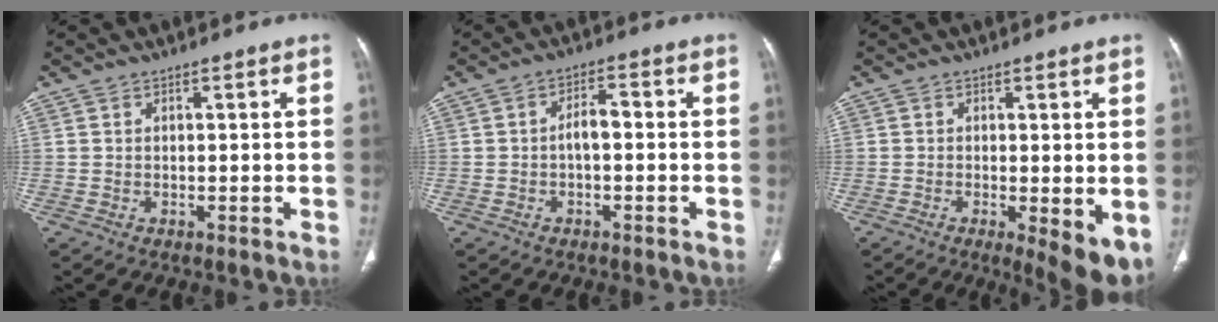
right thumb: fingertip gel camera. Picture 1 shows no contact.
{"total": 3.4, "force": [-0.6, 1.7, 2.9], "torque": [-0.045, 0.018, -0.015]}
{"total": 7.3, "force": [-1.8, 2.2, 6.7], "torque": [-0.093, -0.021, -0.025]}